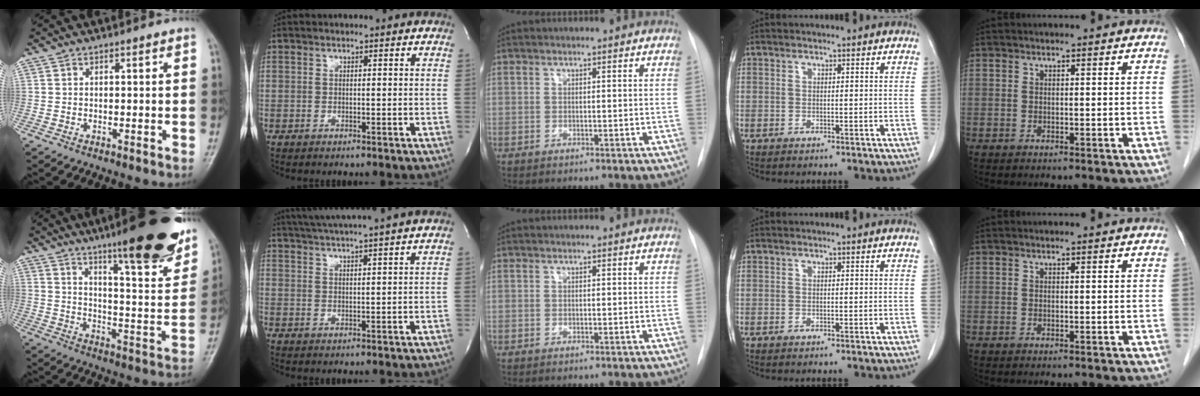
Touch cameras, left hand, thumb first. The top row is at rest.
{"thumb": {"total": 23.5, "force": [15.9, 4.6, 16.8], "torque": [-0.208, -0.067, 0.227]}, "index": {"total": 10.7, "force": [9.3, -1.6, 5.0], "torque": [-0.090, 0.008, 0.132]}}